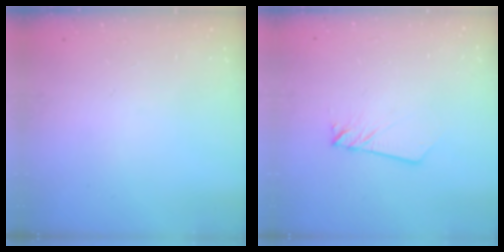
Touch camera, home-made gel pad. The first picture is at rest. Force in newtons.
{"total": 1.9, "press": 1.9, "slide": 0.2}